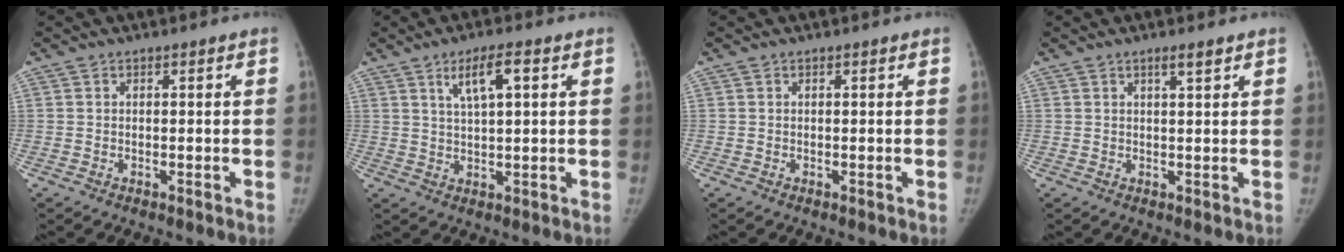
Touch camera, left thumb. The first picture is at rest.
{"total": 5.8, "force": [2.5, 1.4, 5.1], "torque": [-0.090, -0.001, 0.046]}
{"total": 0.0}
{"total": 1.9, "force": [1.3, 0.2, 1.4], "torque": [-0.022, -0.007, 0.023]}